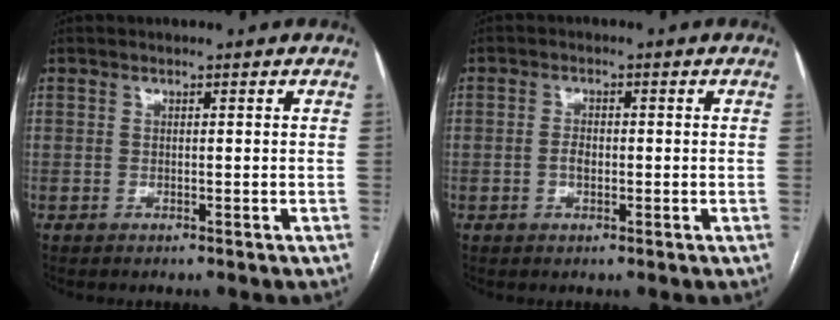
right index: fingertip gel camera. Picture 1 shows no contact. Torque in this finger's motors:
{"motor_torque": [0.22, 0.18, 0.03, 0.00]}